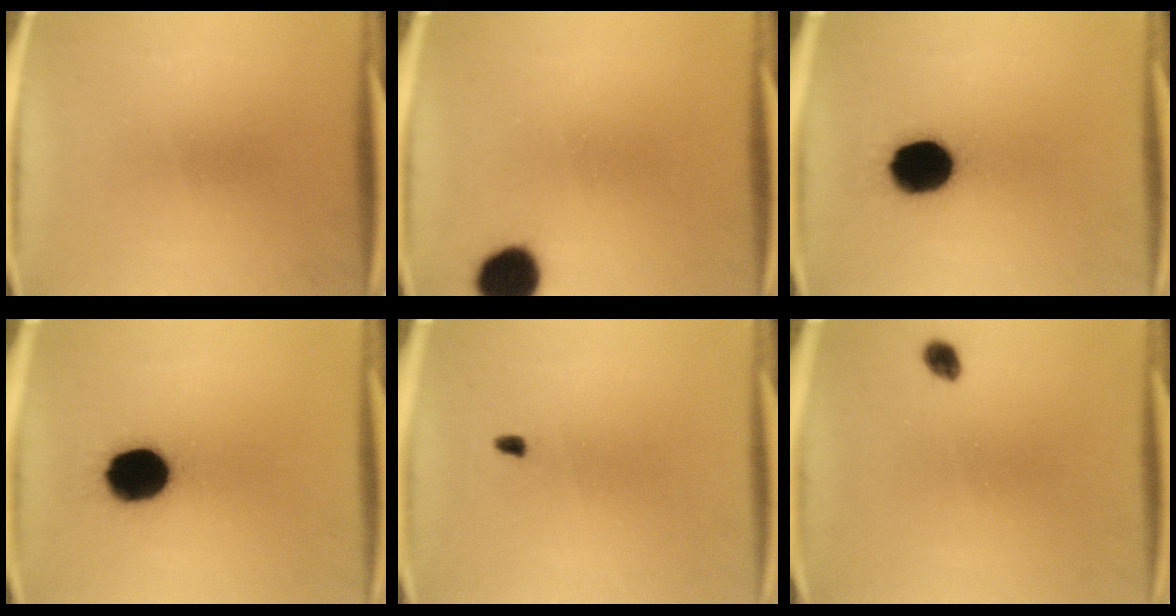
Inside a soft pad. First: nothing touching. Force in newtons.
{"total": 9.1}
{"total": 14.7}
{"total": 14.7}
{"total": 0.9}
{"total": 1.9}